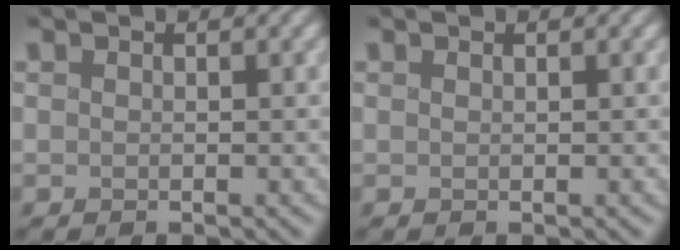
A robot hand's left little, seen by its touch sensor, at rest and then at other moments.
{"total": 0.0}